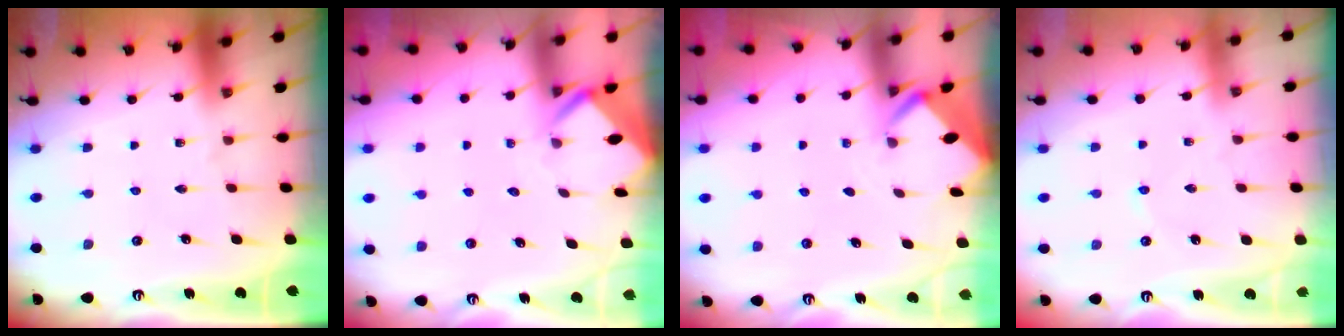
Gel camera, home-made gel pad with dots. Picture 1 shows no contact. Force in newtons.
{"total": 2.3, "press": 2.3, "slide": 0.2}
{"total": 2.1, "press": 2.1, "slide": 0.0}
{"total": 1.6, "press": 1.6, "slide": 0.2}